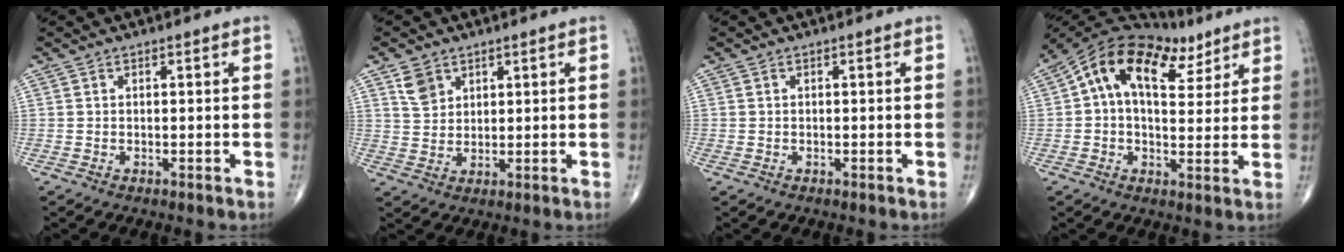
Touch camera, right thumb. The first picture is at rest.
{"total": 4.4, "force": [2.5, 3.2, 1.7], "torque": [-0.018, -0.014, 0.052]}
{"total": 0.5, "force": [-0.2, 0.5, 0.2], "torque": [-0.006, 0.001, -0.003]}
{"total": 16.4, "force": [7.4, 9.3, 11.3], "torque": [-0.168, 0.016, 0.119]}